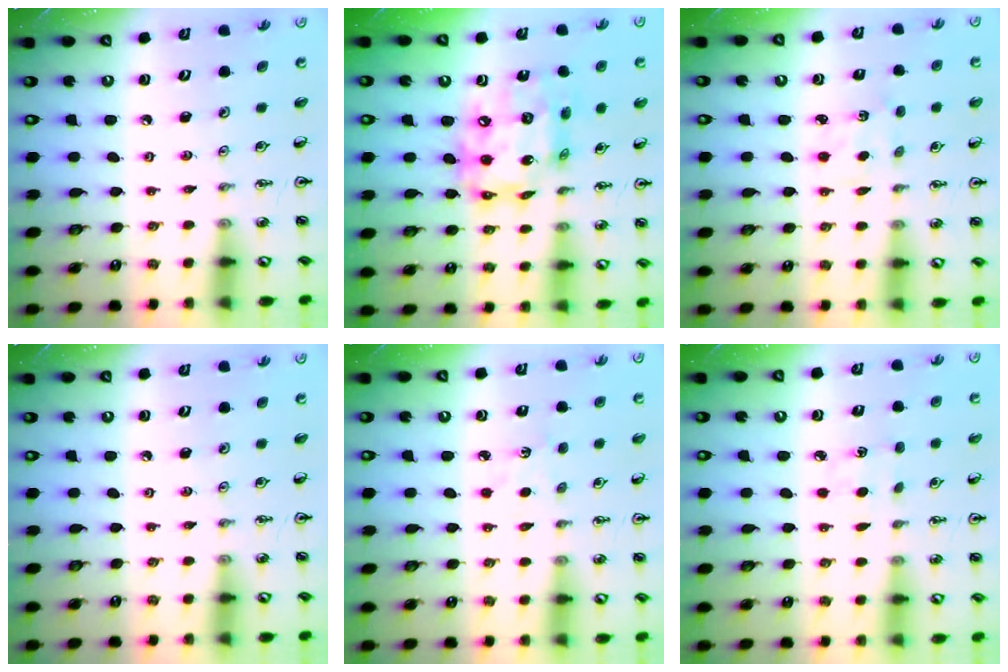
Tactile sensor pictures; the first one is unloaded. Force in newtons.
{"total": 14.8, "press": 14.7, "slide": 1.2}
{"total": 1.5, "press": 1.4, "slide": 0.4}
{"total": 0.0}
{"total": 2.9, "press": 2.9, "slide": 0.4}
{"total": 2.4, "press": 2.4, "slide": 0.3}